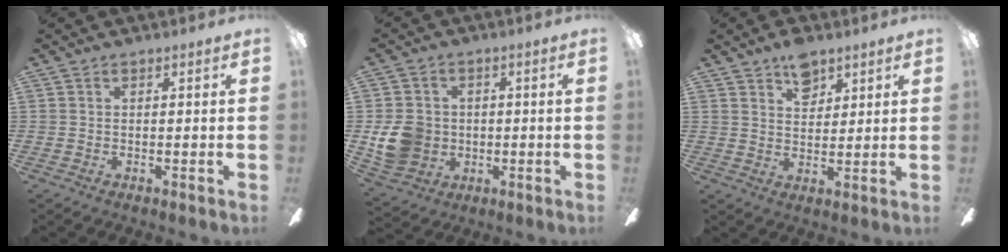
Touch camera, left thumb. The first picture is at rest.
{"total": 9.9, "force": [-0.6, 8.8, 4.3], "torque": [-0.095, 0.014, -0.008]}
{"total": 7.1, "force": [4.8, 4.1, 3.4], "torque": [-0.040, -0.017, 0.083]}